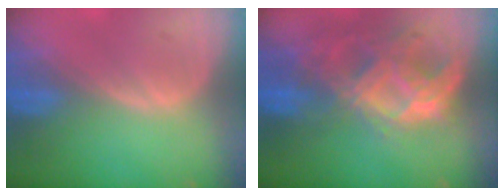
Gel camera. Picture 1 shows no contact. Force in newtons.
{"total": 11.4, "press": 9.6, "slide": 6.2}